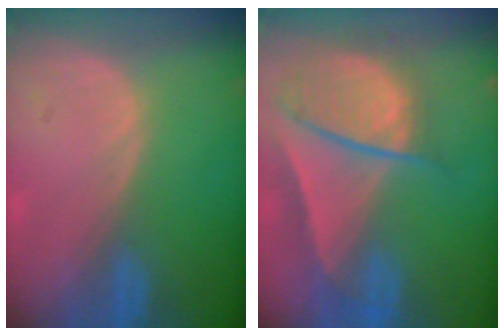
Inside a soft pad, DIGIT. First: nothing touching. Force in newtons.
{"total": 9.4, "press": 8.1, "slide": 4.8}